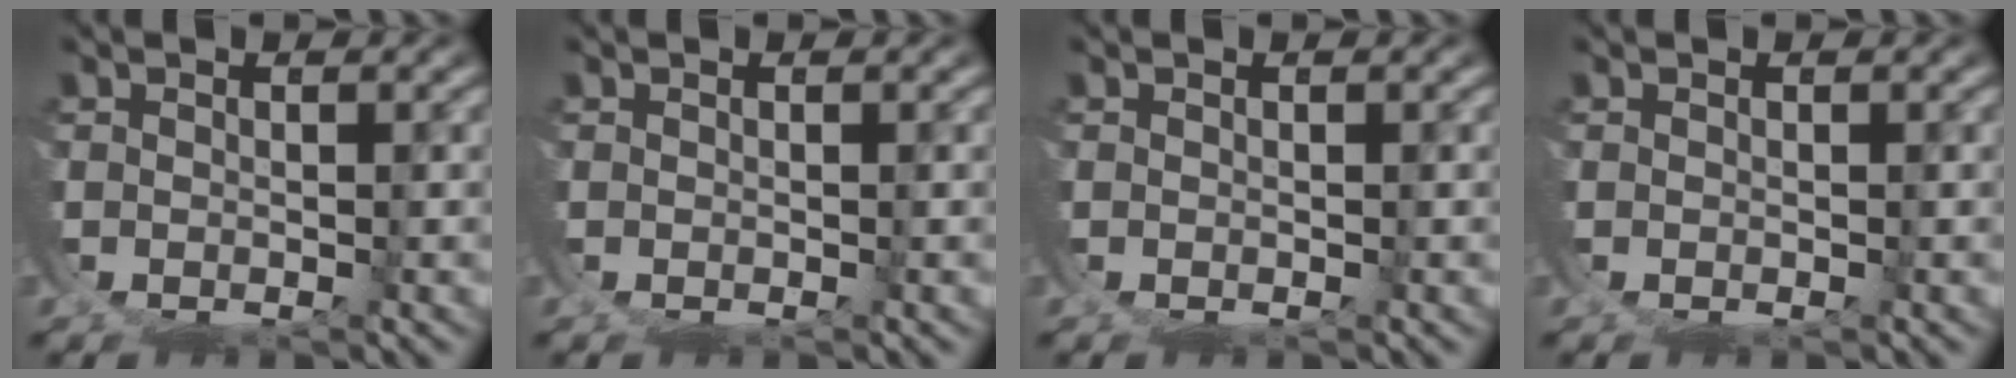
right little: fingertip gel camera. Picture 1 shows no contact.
{"total": 0.0}
{"total": 0.0}
{"total": 0.0}